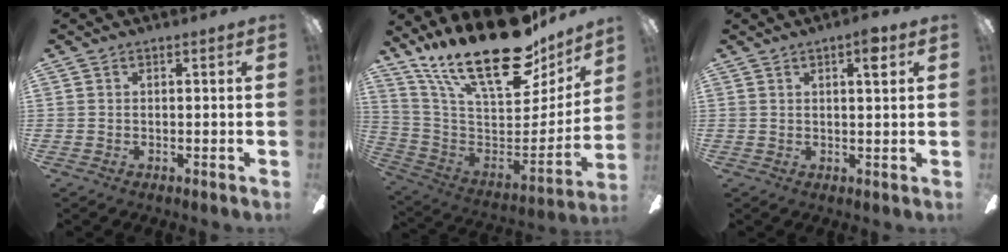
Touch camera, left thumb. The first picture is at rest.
{"total": 27.2, "force": [18.4, 10.2, 17.2], "torque": [-0.279, -0.127, 0.319]}
{"total": 4.2, "force": [2.3, 0.8, 3.5], "torque": [-0.049, -0.006, 0.032]}